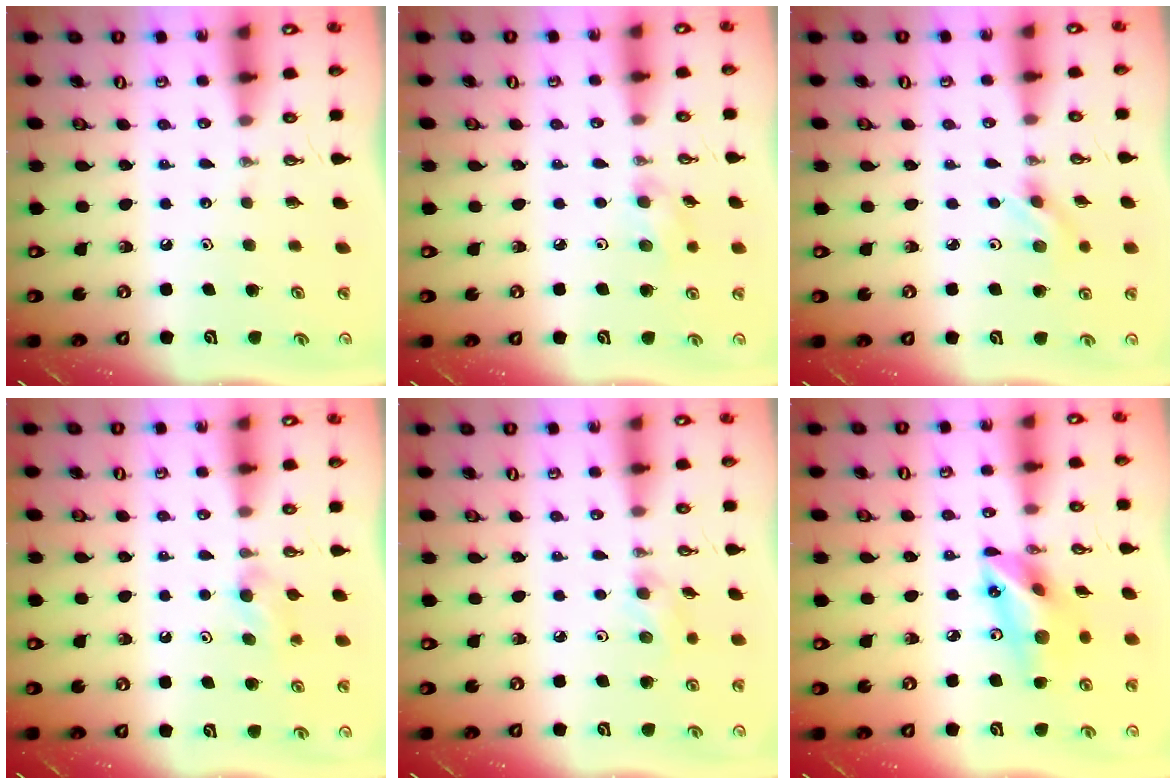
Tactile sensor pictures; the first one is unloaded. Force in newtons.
{"total": 5.9, "press": 5.1, "slide": 3.0}
{"total": 2.6, "press": 2.3, "slide": 1.3}
{"total": 4.7, "press": 4.6, "slide": 1.0}
{"total": 4.7, "press": 4.4, "slide": 1.4}
{"total": 15.7, "press": 15.3, "slide": 3.7}